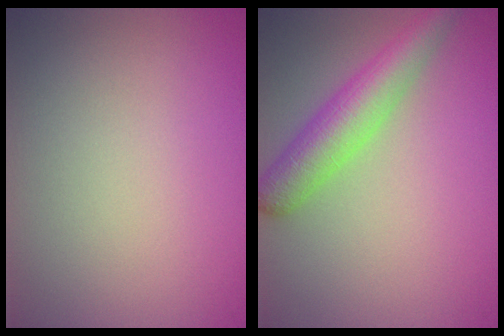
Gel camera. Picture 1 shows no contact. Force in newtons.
{"total": 4.5, "press": 4.5, "slide": 0.2}